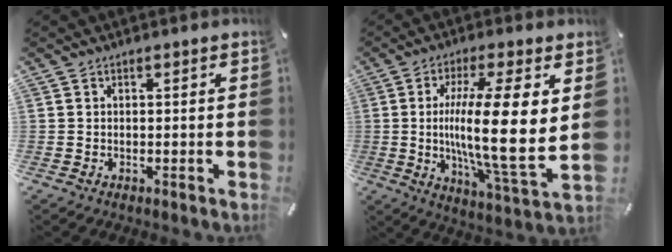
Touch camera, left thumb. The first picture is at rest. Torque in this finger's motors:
{"motor_torque": [0.20, 2.04, 2.63, -0.13, 0.33]}